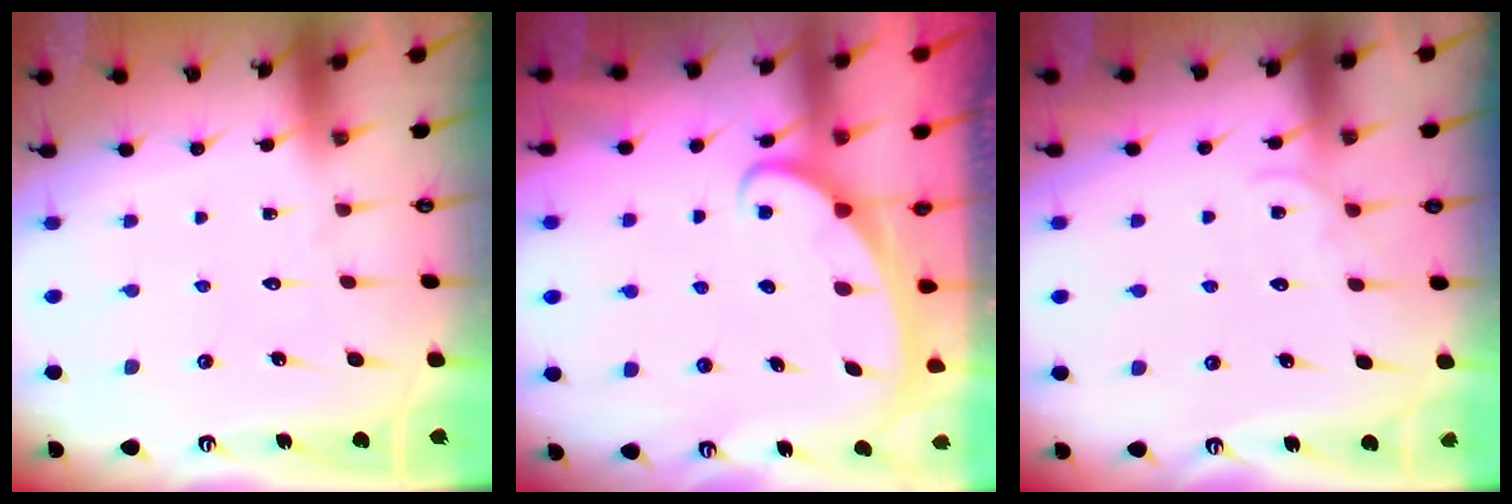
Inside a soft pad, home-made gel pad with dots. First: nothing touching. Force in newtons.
{"total": 2.6, "press": 2.6, "slide": 0.4}
{"total": 5.1, "press": 5.1, "slide": 0.5}